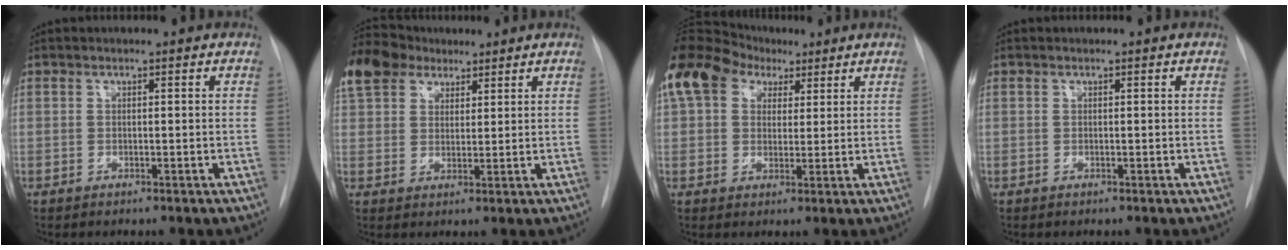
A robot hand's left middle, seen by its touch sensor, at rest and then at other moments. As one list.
[{"total": 9.2, "force": [7.2, 5.2, 2.4], "torque": [-0.056, 0.034, 0.140]}, {"total": 14.9, "force": [7.9, 10.0, 7.6], "torque": [-0.188, 0.068, 0.142]}, {"total": 0.0}]